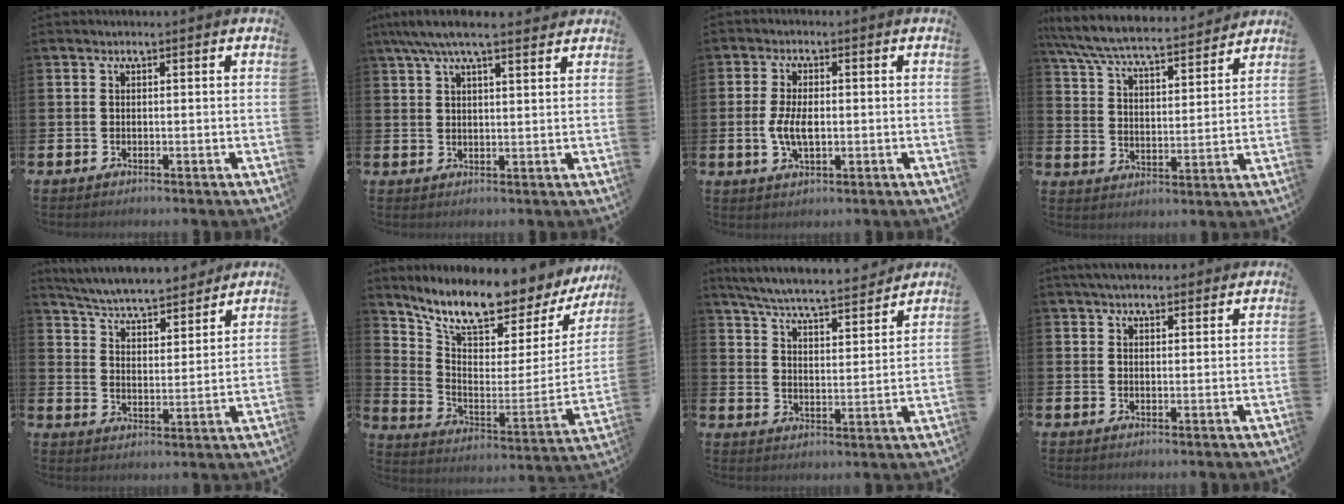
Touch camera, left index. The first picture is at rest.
{"total": 6.2, "force": [5.2, 1.2, 3.1], "torque": [-0.070, -0.009, 0.095]}
{"total": 4.5, "force": [-0.3, 2.2, 3.9], "torque": [-0.068, -0.002, -0.010]}
{"total": 7.5, "force": [7.0, 1.0, 2.7], "torque": [-0.083, -0.048, 0.119]}
{"total": 6.2, "force": [6.0, 0.6, 1.3], "torque": [-0.054, -0.050, 0.102]}
{"total": 9.1, "force": [8.3, 1.5, 3.3], "torque": [-0.092, -0.074, 0.135]}
{"total": 6.7, "force": [6.4, 0.4, 1.9], "torque": [-0.066, -0.051, 0.108]}
{"total": 3.7, "force": [3.5, 0.7, 0.8], "torque": [-0.019, -0.011, 0.065]}